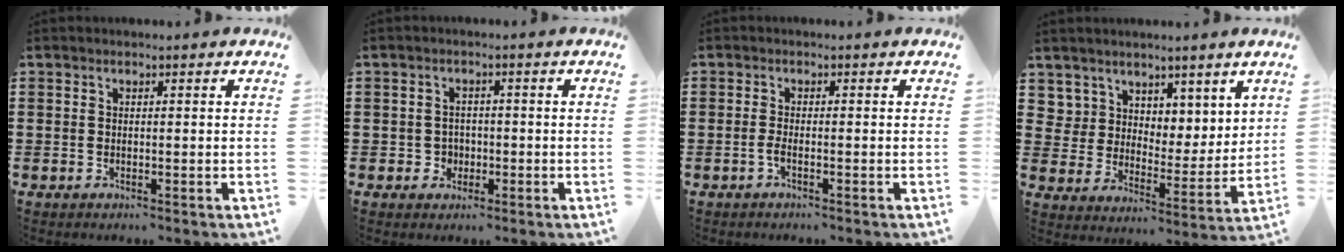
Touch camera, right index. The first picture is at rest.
{"total": 2.2, "force": [-0.8, 2.1, 0.4], "torque": [-0.015, 0.004, -0.019]}
{"total": 1.5, "force": [-0.9, 0.1, 1.2], "torque": [-0.030, -0.003, -0.019]}
{"total": 6.8, "force": [5.4, 4.0, -0.6], "torque": [-0.027, -0.027, 0.105]}